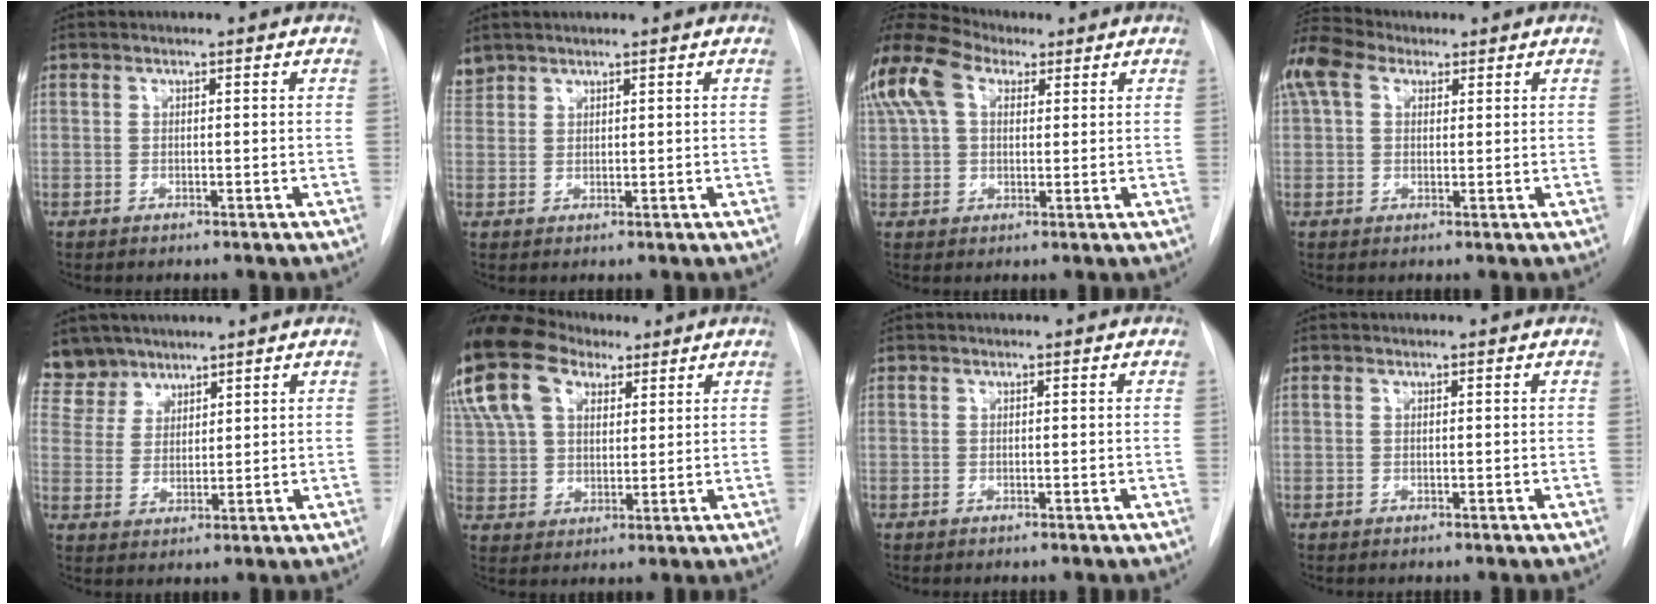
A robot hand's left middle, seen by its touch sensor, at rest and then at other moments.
{"total": 2.2, "force": [2.1, 0.7, -0.1], "torque": [0.000, 0.014, 0.044]}
{"total": 19.9, "force": [9.9, 12.8, 11.5], "torque": [-0.321, 0.093, 0.185]}
{"total": 13.7, "force": [6.9, 8.8, 7.9], "torque": [-0.214, 0.068, 0.129]}
{"total": 6.3, "force": [5.5, 3.2, -0.3], "torque": [0.011, 0.005, 0.115]}
{"total": 28.2, "force": [16.4, 18.5, 13.6], "torque": [-0.404, 0.101, 0.306]}
{"total": 0.0}
{"total": 0.0}